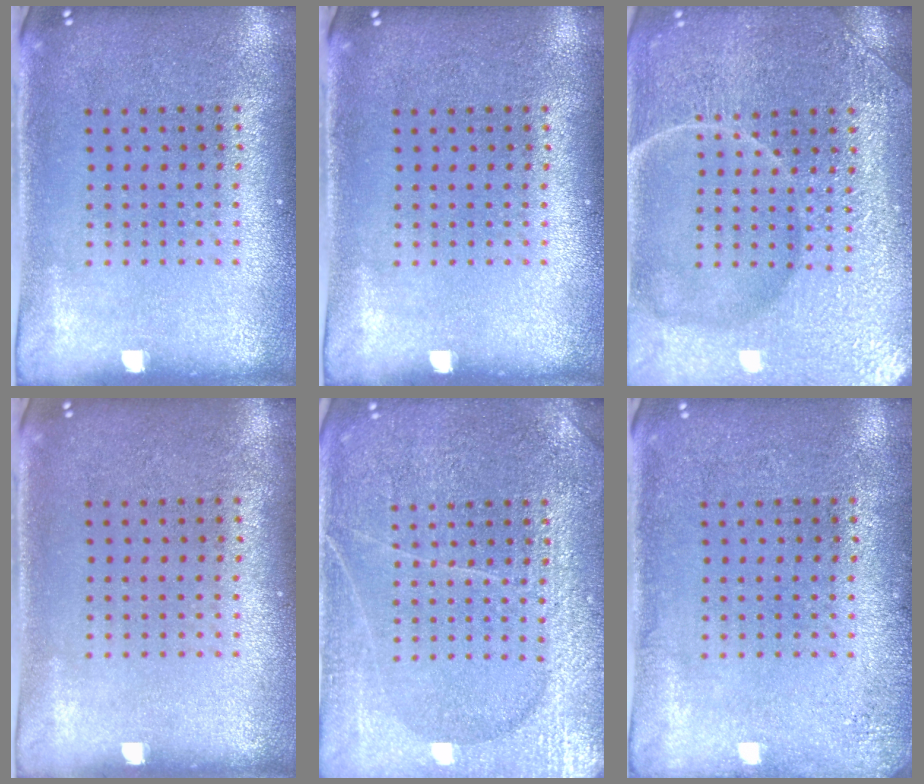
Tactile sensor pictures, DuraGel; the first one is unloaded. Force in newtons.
{"total": 0.0}
{"total": 7.5, "press": 7.4, "slide": 1.0}
{"total": 0.0}
{"total": 3.7, "press": 3.7, "slide": 0.4}
{"total": 1.4, "press": 1.4, "slide": 0.2}